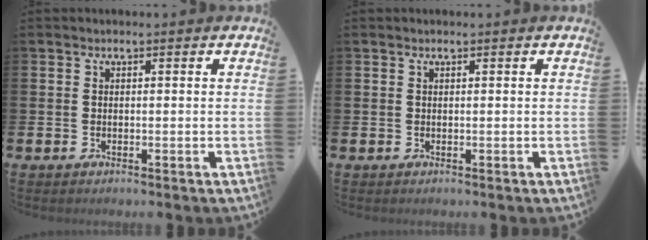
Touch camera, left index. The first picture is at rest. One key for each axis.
{"total": 0.0}